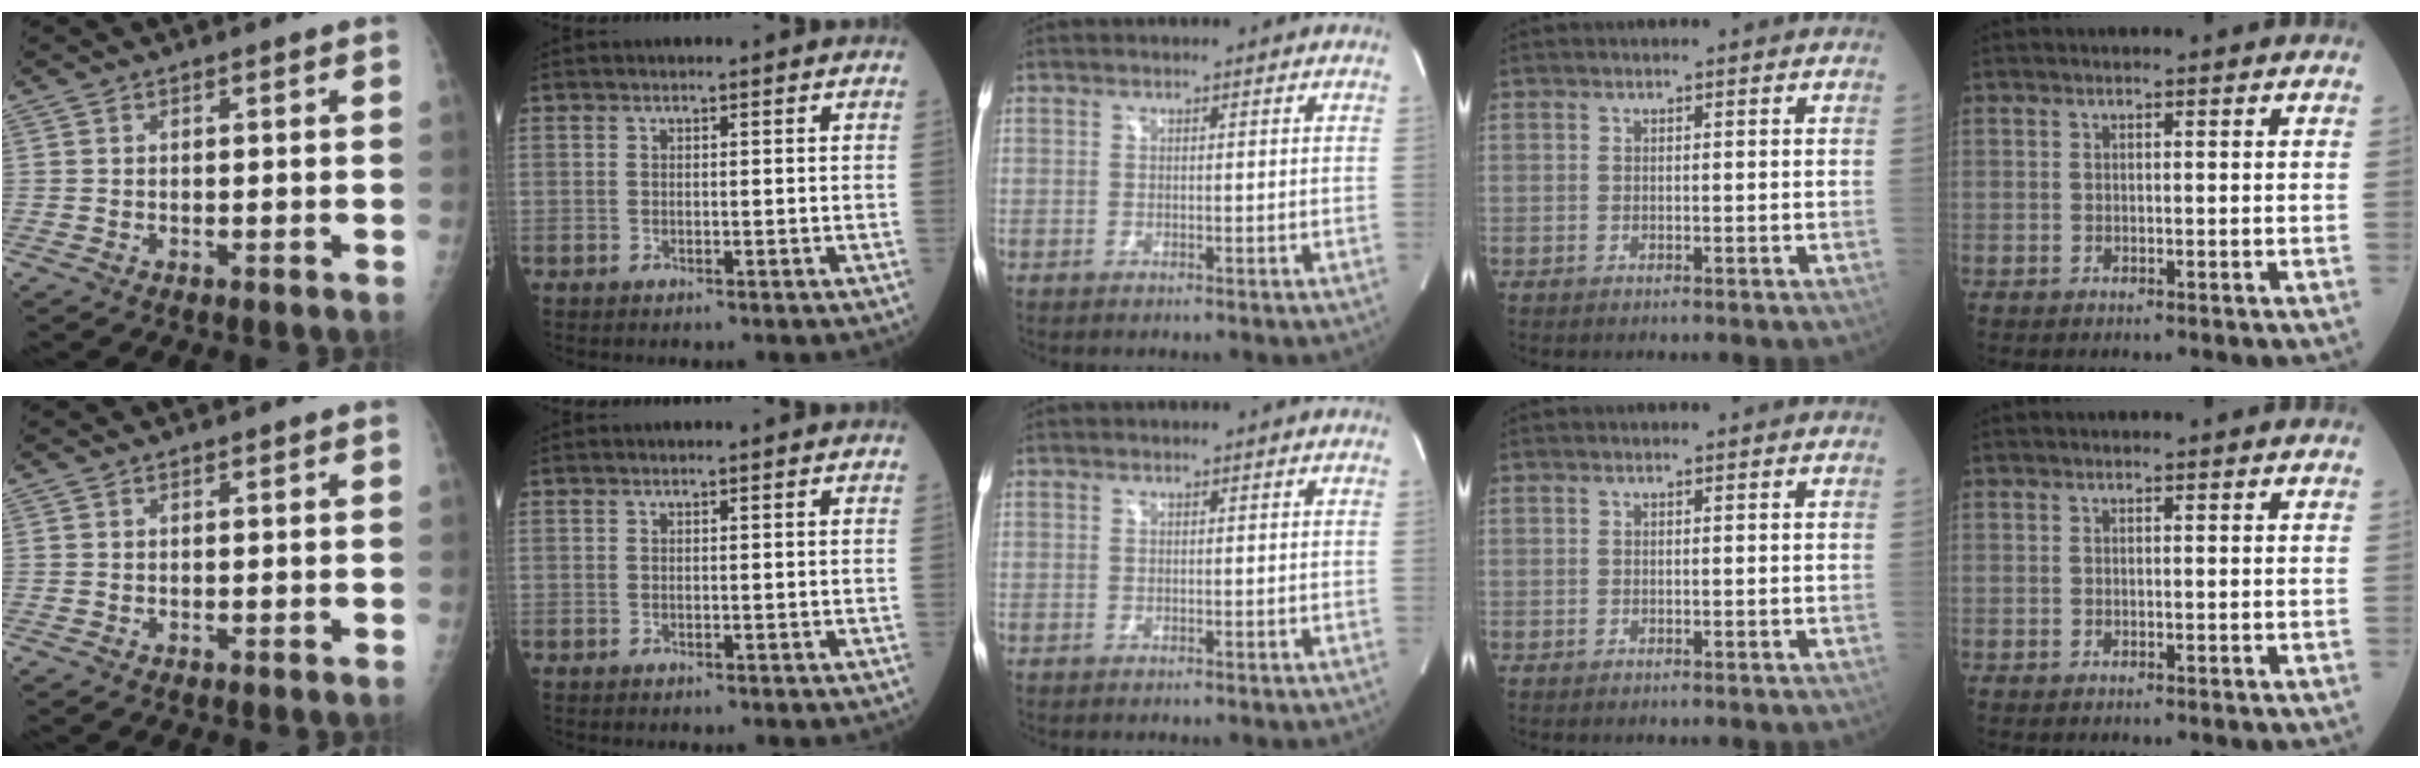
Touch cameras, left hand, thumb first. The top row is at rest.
{}